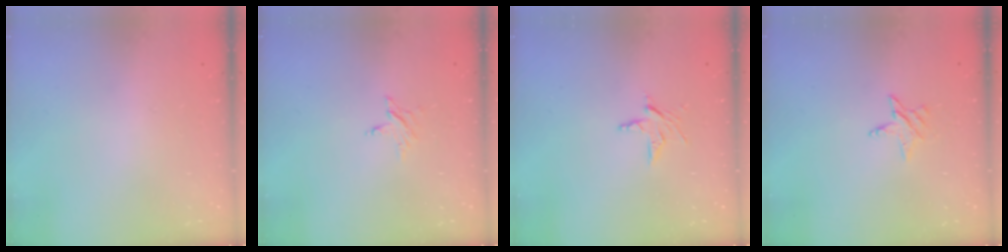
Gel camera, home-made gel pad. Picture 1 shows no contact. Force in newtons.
{"total": 2.7, "press": 2.7, "slide": 0.3}
{"total": 4.8, "press": 4.7, "slide": 0.3}
{"total": 2.7, "press": 2.7, "slide": 0.2}